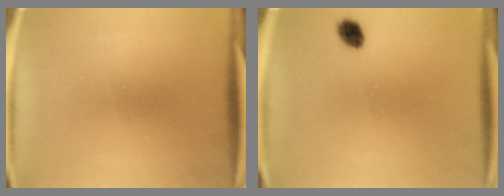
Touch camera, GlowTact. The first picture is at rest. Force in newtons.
{"total": 3.1}